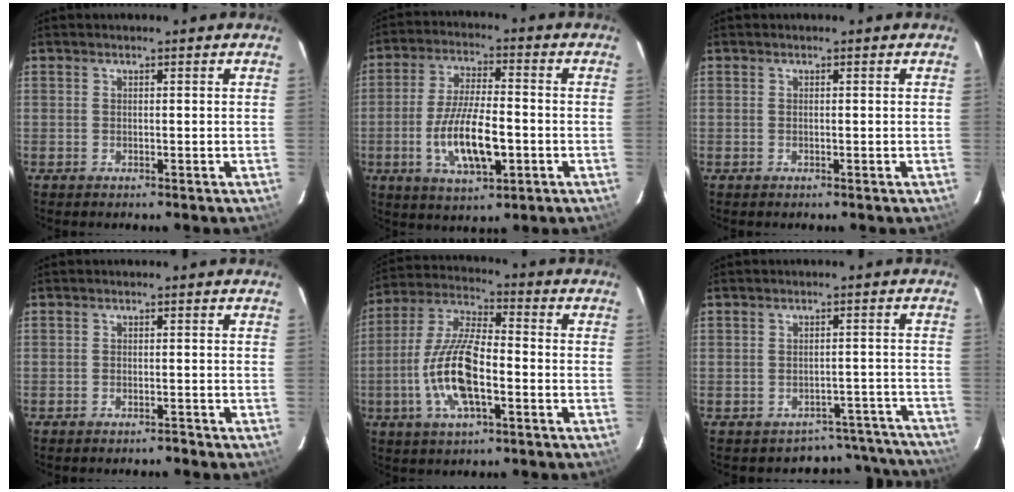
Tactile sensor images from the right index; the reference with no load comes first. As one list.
[{"total": 12.5, "force": [-3.4, 4.2, 11.2], "torque": [-0.224, -0.009, -0.057]}, {"total": 0.0}, {"total": 1.1, "force": [-1.1, 0.2, 0.1], "torque": [-0.006, 0.003, -0.015]}, {"total": 13.9, "force": [-4.1, 4.8, 12.3], "torque": [-0.261, -0.002, -0.081]}, {"total": 11.3, "force": [-10.1, 5.0, -0.4], "torque": [0.032, 0.061, -0.103]}]